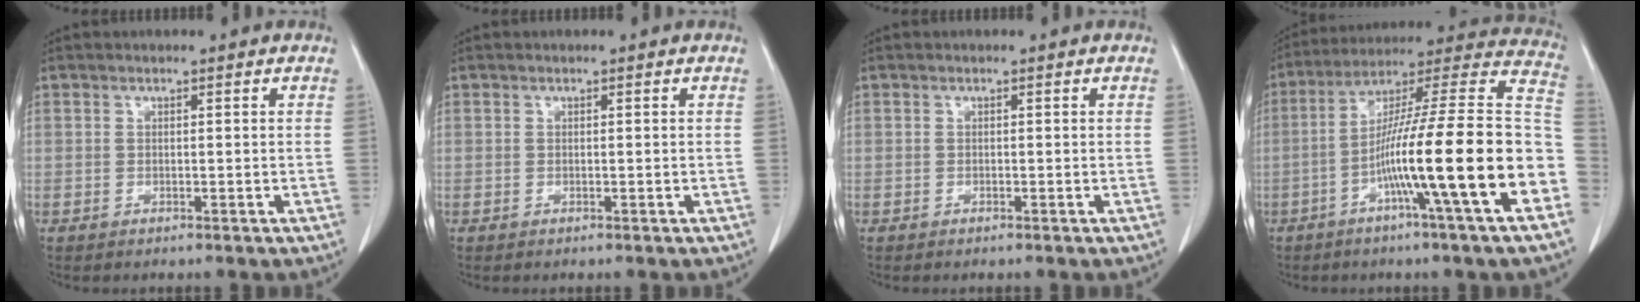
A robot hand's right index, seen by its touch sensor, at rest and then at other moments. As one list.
[{"total": 0.0}, {"total": 0.0}, {"total": 23.3, "force": [-7.2, -0.4, 22.1], "torque": [-0.288, 0.004, -0.128]}]